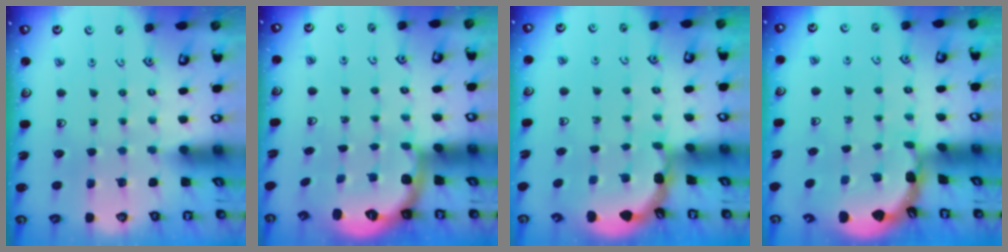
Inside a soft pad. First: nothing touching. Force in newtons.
{"total": 2.6, "press": 1.6, "slide": 2.1}
{"total": 2.2, "press": 2.2, "slide": 0.1}
{"total": 1.6, "press": 1.6, "slide": 0.2}